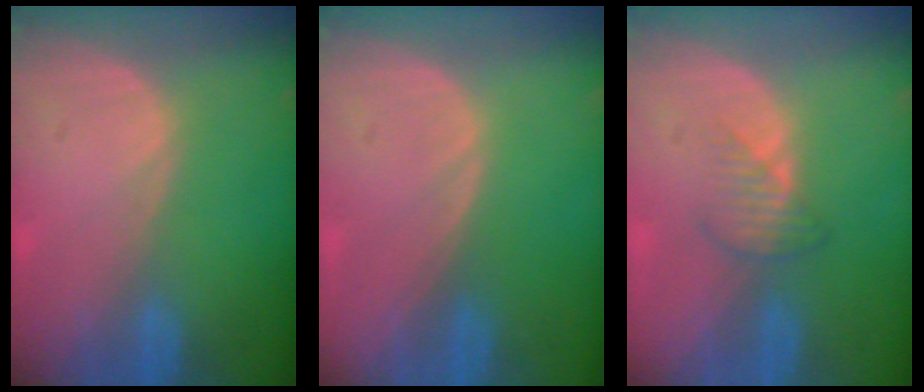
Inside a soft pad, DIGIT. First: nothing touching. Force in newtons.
{"total": 0.0}
{"total": 2.8, "press": 2.7, "slide": 0.8}